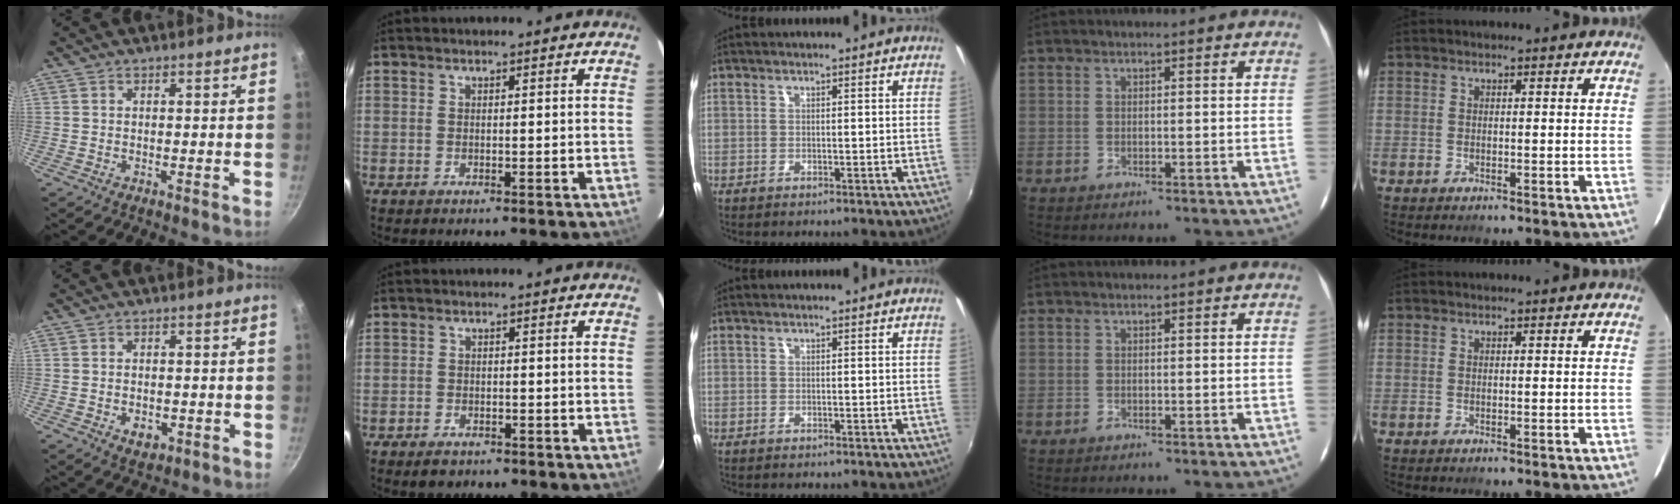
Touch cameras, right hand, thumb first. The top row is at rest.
{"thumb": {"total": 3.6, "force": [-1.1, 2.5, 2.4], "torque": [-0.033, 0.003, -0.011]}, "index": {"total": 2.9, "force": [-2.1, 1.7, 1.0], "torque": [-0.026, -0.001, -0.031]}}